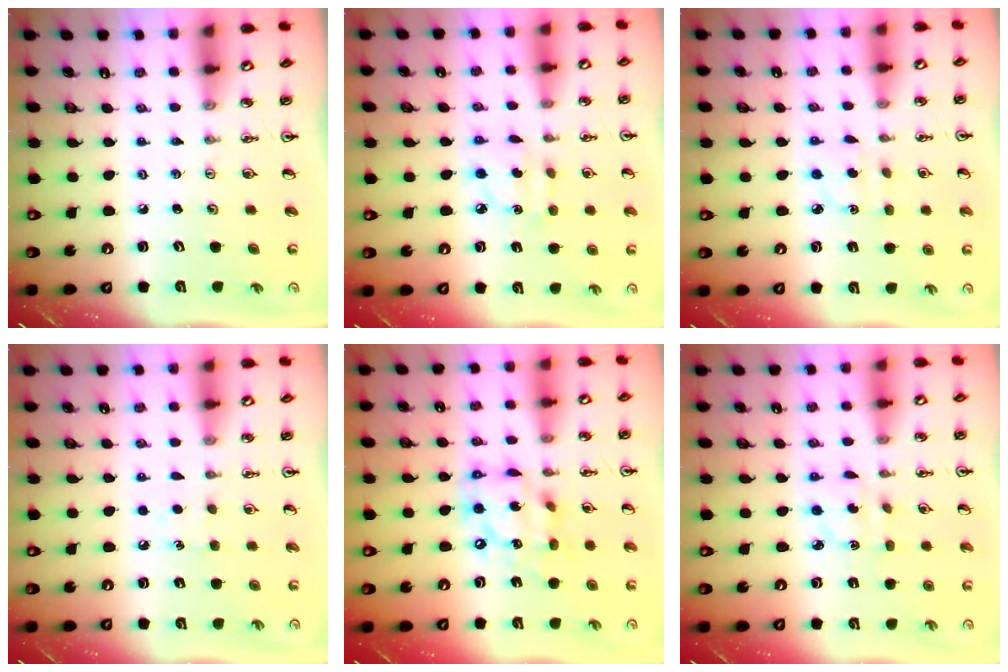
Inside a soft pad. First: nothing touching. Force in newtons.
{"total": 4.0, "press": 4.0, "slide": 0.3}
{"total": 3.1, "press": 3.0, "slide": 0.7}
{"total": 5.1, "press": 5.1, "slide": 0.6}
{"total": 13.4, "press": 13.3, "slide": 1.5}
{"total": 3.5, "press": 3.4, "slide": 0.9}